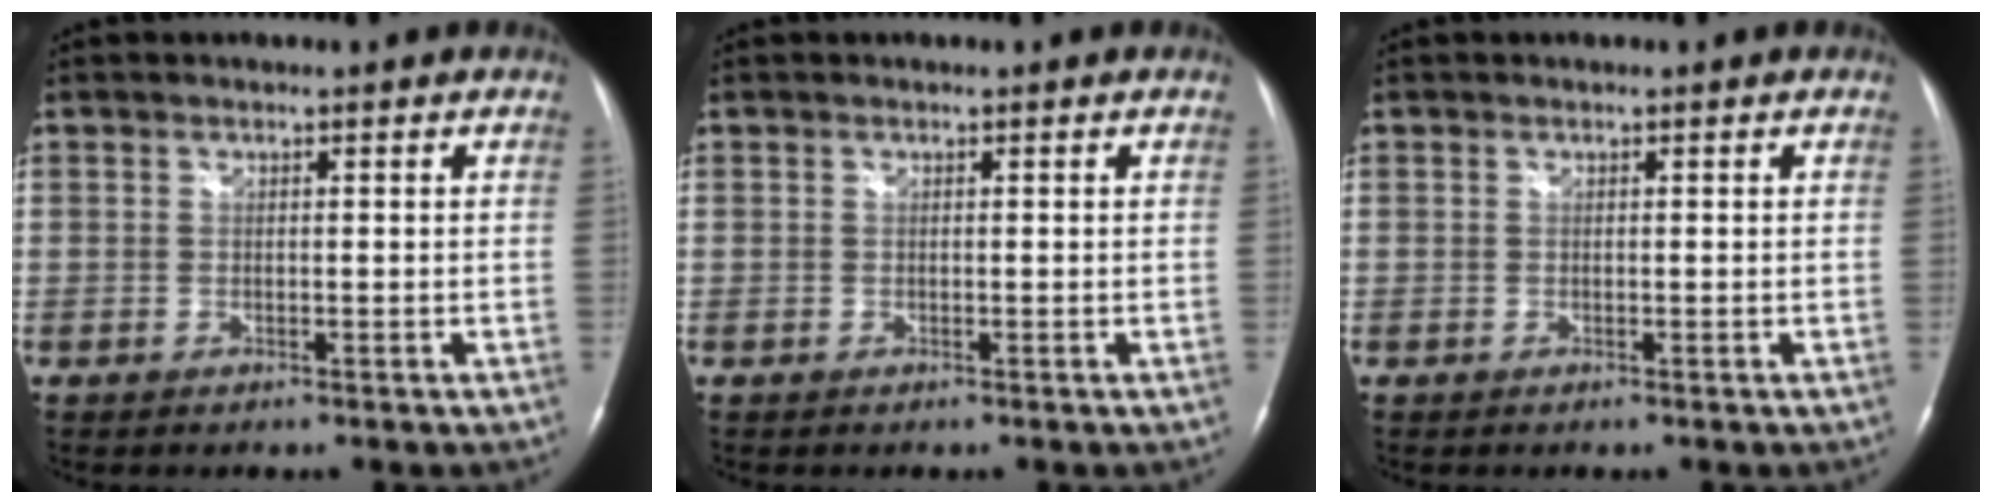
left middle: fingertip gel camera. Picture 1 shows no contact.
{"total": 0.0}
{"total": 0.0}